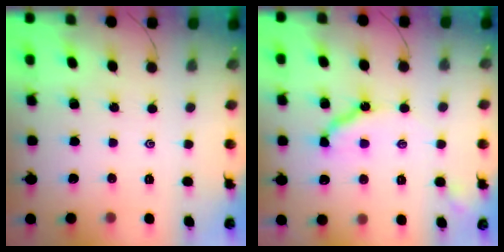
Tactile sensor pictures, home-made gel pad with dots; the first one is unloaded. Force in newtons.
{"total": 10.0, "press": 10.0, "slide": 1.3}